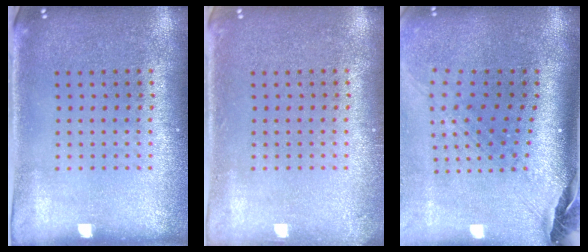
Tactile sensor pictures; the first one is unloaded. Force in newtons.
{"total": 0.9, "press": 0.9, "slide": 0.2}
{"total": 2.8, "press": 2.0, "slide": 1.9}